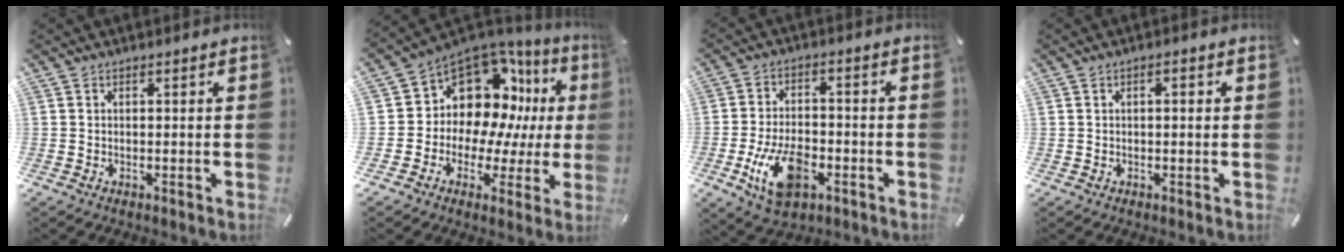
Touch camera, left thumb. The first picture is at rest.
{"total": 12.4, "force": [6.1, 9.6, 5.1], "torque": [-0.083, -0.077, 0.118]}
{"total": 12.4, "force": [-4.5, 7.2, 9.0], "torque": [-0.179, 0.007, -0.078]}
{"total": 1.6, "force": [0.2, 0.4, 1.5], "torque": [-0.028, 0.002, 0.001]}